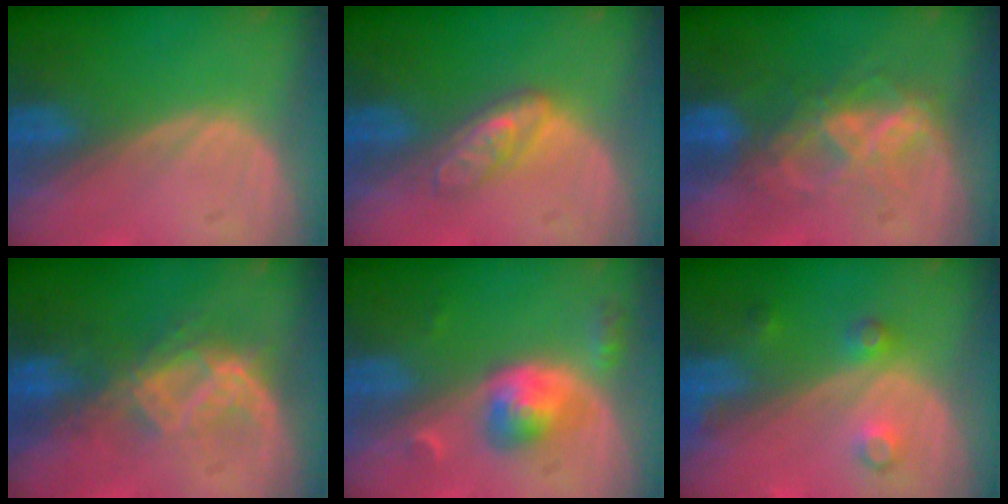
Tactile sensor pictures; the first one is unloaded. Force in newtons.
{"total": 4.7, "press": 4.2, "slide": 2.2}
{"total": 6.5, "press": 6.4, "slide": 1.0}
{"total": 7.0, "press": 6.8, "slide": 1.7}
{"total": 5.2, "press": 4.8, "slide": 2.0}
{"total": 3.8, "press": 3.4, "slide": 1.5}